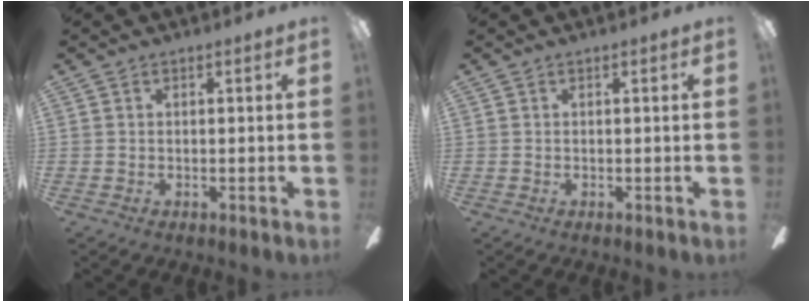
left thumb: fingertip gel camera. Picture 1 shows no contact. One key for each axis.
{"total": 0.0}